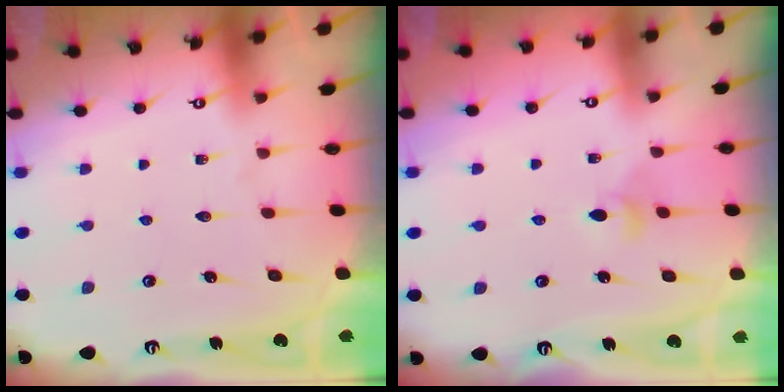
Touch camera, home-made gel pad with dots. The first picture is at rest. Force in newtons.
{"total": 3.9, "press": 3.8, "slide": 0.9}